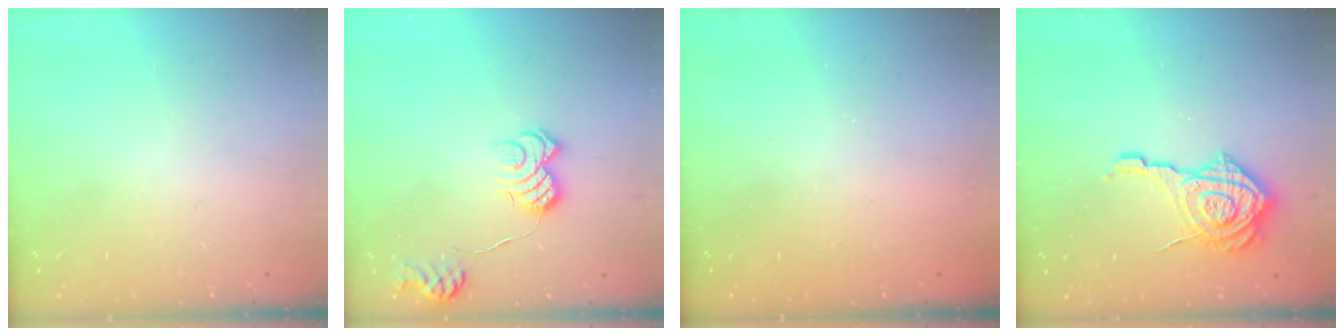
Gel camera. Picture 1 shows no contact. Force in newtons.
{"total": 11.1, "press": 11.0, "slide": 1.0}
{"total": 2.5, "press": 2.4, "slide": 0.7}
{"total": 13.9, "press": 13.8, "slide": 1.7}